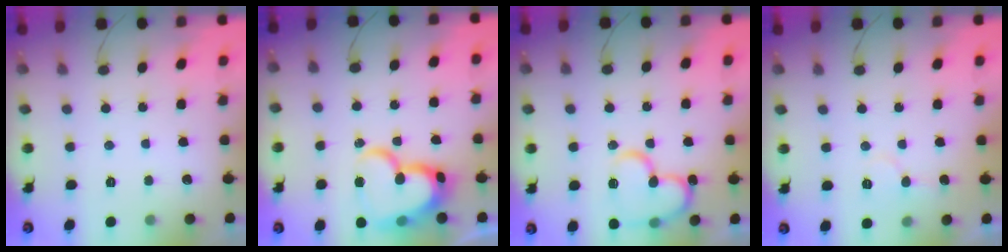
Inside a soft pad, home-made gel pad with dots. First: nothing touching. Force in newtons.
{"total": 19.4, "press": 19.4, "slide": 1.5}
{"total": 17.3, "press": 17.2, "slide": 1.6}
{"total": 5.5, "press": 5.5, "slide": 0.5}